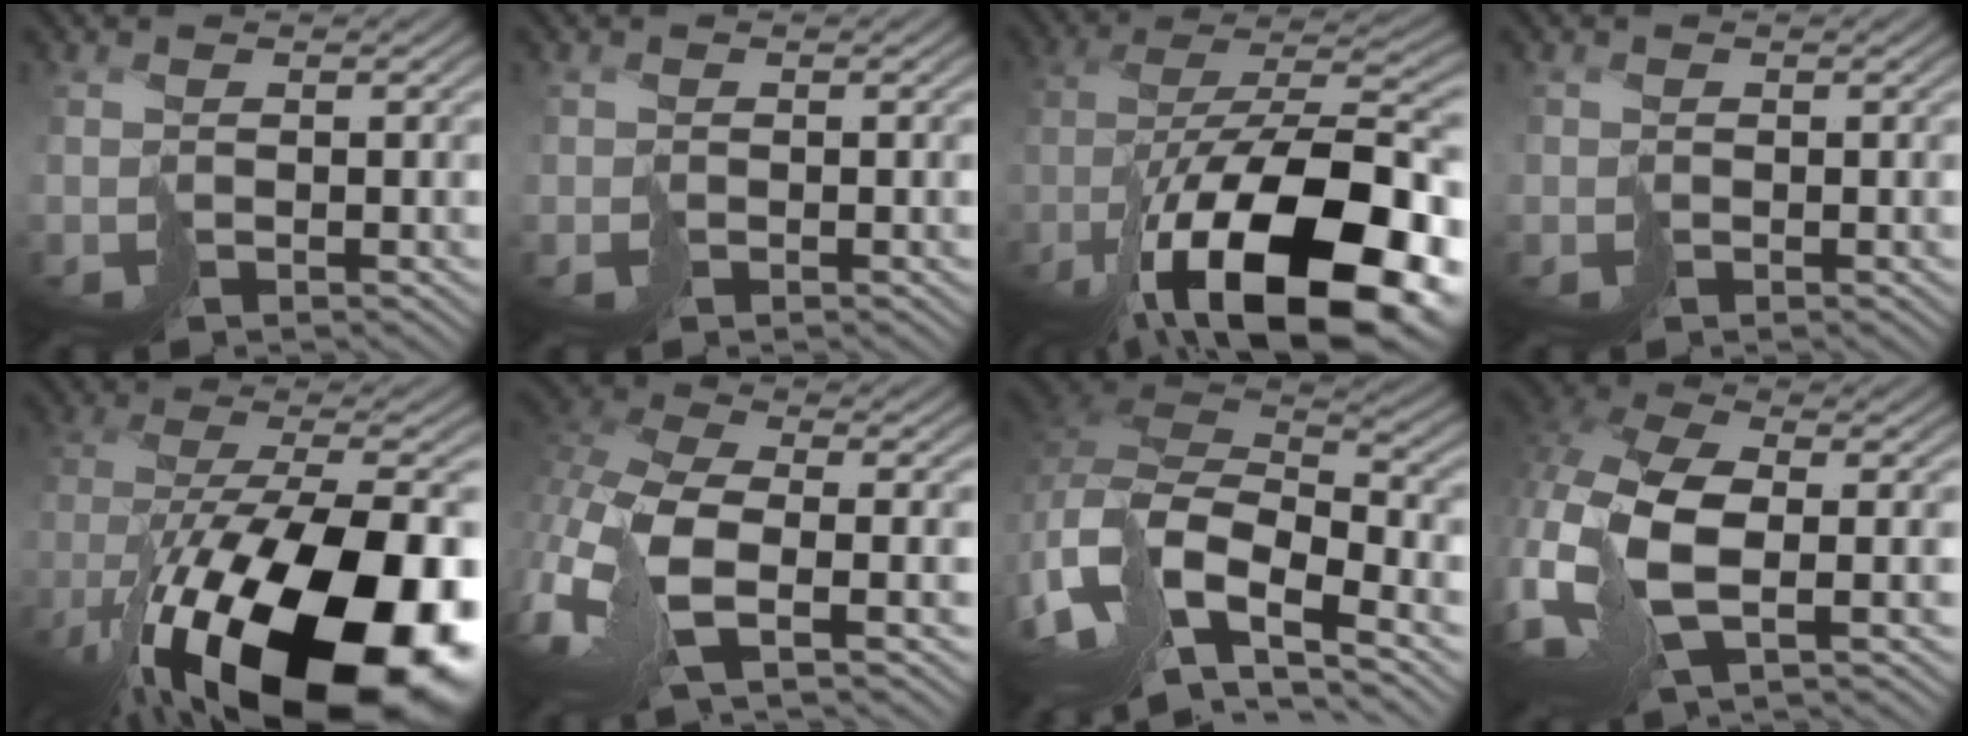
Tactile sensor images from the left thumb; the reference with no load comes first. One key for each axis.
{"total": 0.6, "fx": -0.1, "fy": 0.5, "fz": -0.3, "tx": 0.011, "ty": -0.001, "tz": -0.005}
{"total": 19.5, "fx": -10.9, "fy": 7.2, "fz": 14.5, "tx": -0.238, "ty": -0.023, "tz": -0.164}
{"total": 0.8, "fx": -0.2, "fy": 0.7, "fz": -0.4, "tx": 0.013, "ty": 0.001, "tz": -0.007}
{"total": 20.3, "fx": -11.1, "fy": 7.7, "fz": 15.1, "tx": -0.252, "ty": -0.066, "tz": -0.155}
{"total": 11.2, "fx": -4.2, "fy": 4.7, "fz": 9.3, "tx": -0.245, "ty": -0.013, "tz": -0.094}
{"total": 13.3, "fx": -8.3, "fy": 6.3, "fz": 8.2, "tx": -0.204, "ty": -0.037, "tz": -0.140}
{"total": 12.0, "fx": -2.3, "fy": 6.1, "fz": 10.1, "tx": -0.260, "ty": -0.016, "tz": -0.044}